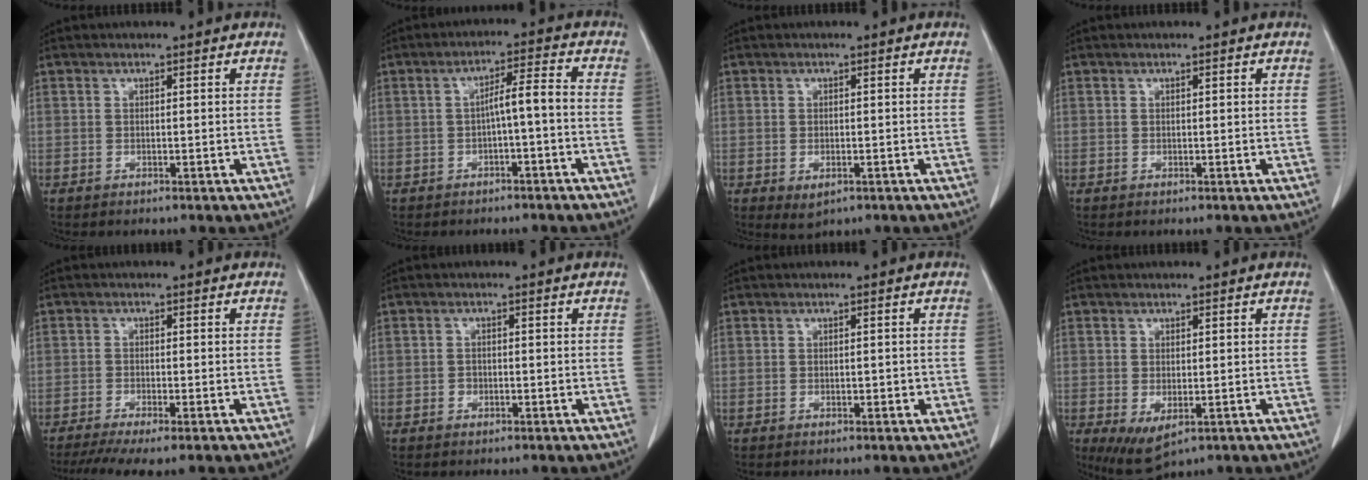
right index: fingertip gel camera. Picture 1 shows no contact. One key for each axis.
{"total": 4.5, "fx": -1.1, "fy": 0.3, "fz": 4.4, "tx": -0.069, "ty": 0.019, "tz": -0.015}
{"total": 2.5, "fx": -1.0, "fy": 1.4, "fz": 1.8, "tx": -0.028, "ty": -0.004, "tz": -0.004}
{"total": 0.0}
{"total": 7.5, "fx": -5.8, "fy": 0.7, "fz": 4.8, "tx": -0.073, "ty": -0.013, "tz": -0.092}
{"total": 1.0, "fx": -0.4, "fy": 0.8, "fz": 0.5, "tx": -0.010, "ty": 0.003, "tz": -0.005}
{"total": 1.1, "fx": -0.2, "fy": 0.5, "fz": 0.9, "tx": -0.014, "ty": 0.000, "tz": -0.001}
{"total": 5.6, "fx": -2.1, "fy": 2.5, "fz": 4.5, "tx": -0.075, "ty": -0.019, "tz": -0.020}